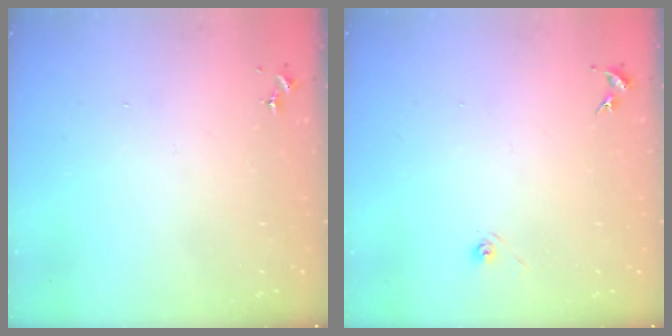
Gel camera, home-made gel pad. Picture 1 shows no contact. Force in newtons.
{"total": 3.1, "press": 2.6, "slide": 1.8}